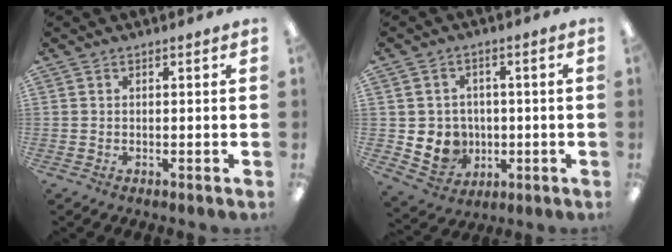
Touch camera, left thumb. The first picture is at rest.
{"total": 7.3, "force": [-0.6, 7.2, 1.4], "torque": [-0.049, 0.007, 0.003]}